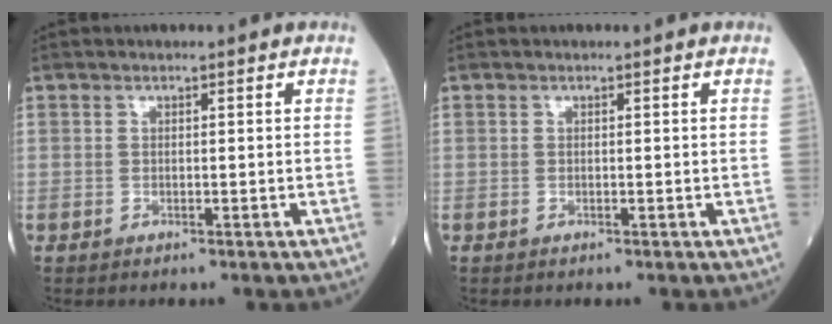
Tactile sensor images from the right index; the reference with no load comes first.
{"total": 0.0}